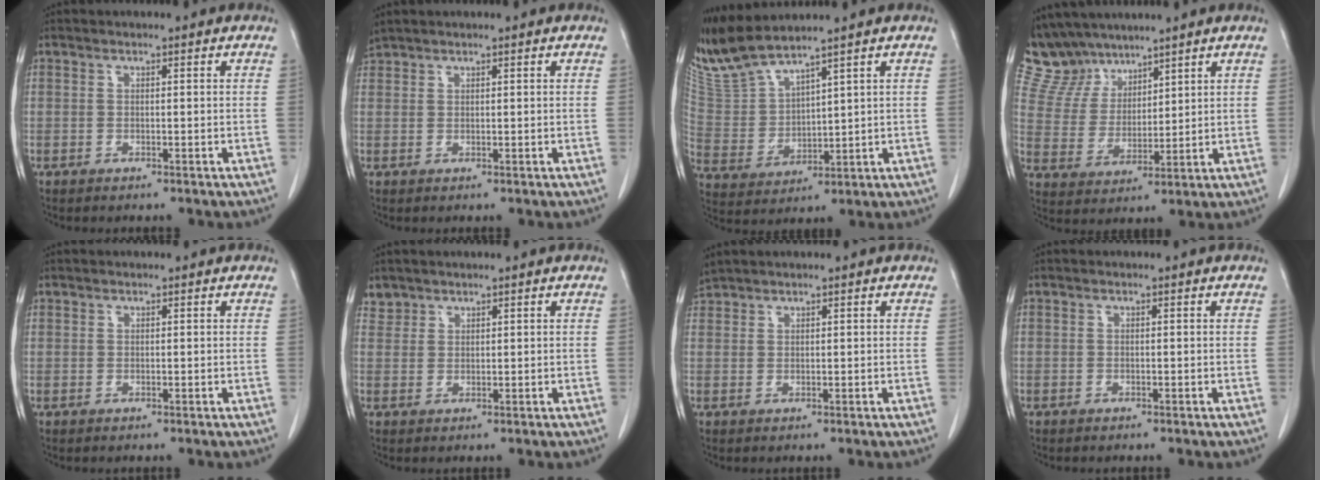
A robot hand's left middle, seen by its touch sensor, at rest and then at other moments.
{"total": 1.3, "force": [1.3, 0.0, 0.0], "torque": [-0.011, 0.014, 0.034]}
{"total": 9.5, "force": [9.4, 0.3, 1.4], "torque": [-0.058, -0.003, 0.212]}
{"total": 8.9, "force": [7.9, 3.9, 0.9], "torque": [-0.027, 0.014, 0.168]}
{"total": 0.5, "force": [0.4, 0.3, 0.0], "torque": [0.001, 0.000, 0.006]}
{"total": 2.0, "force": [1.7, 1.1, -0.4], "torque": [0.013, 0.007, 0.030]}
{"total": 1.9, "force": [1.9, 0.1, 0.0], "torque": [-0.010, 0.016, 0.044]}
{"total": 0.0}